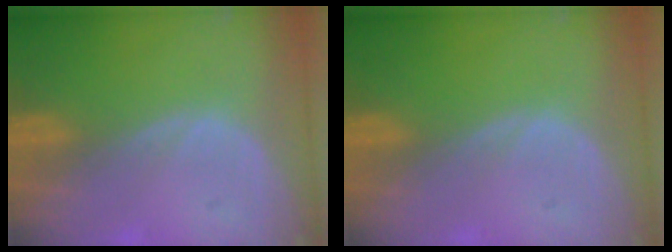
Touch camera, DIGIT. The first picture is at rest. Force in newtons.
{"total": 0.0}